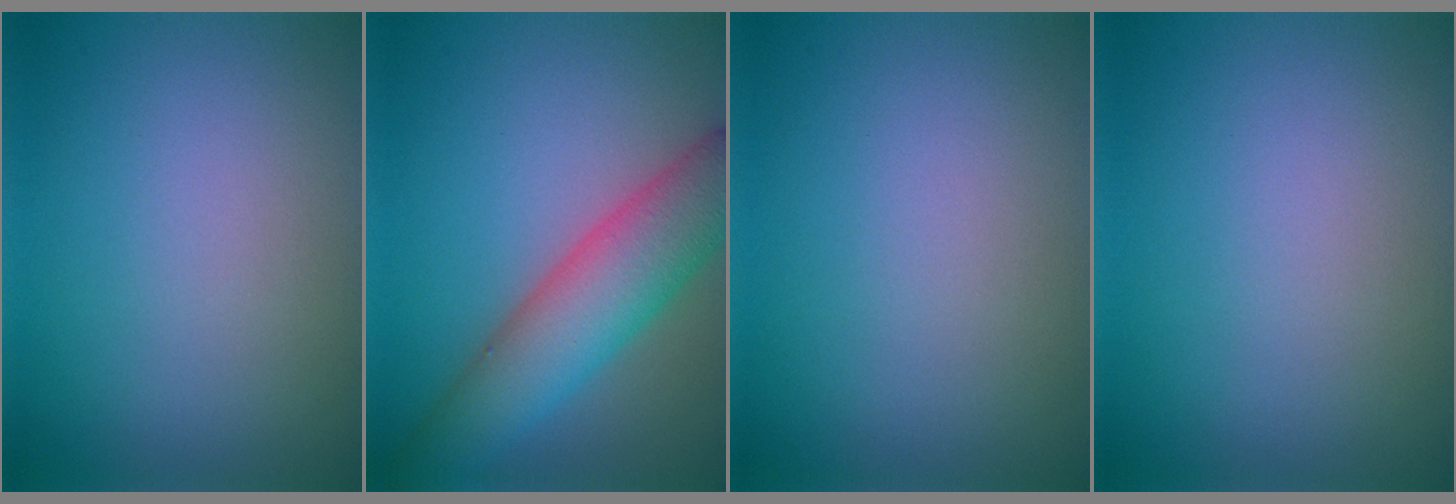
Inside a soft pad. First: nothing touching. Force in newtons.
{"total": 7.2, "press": 7.2, "slide": 0.1}
{"total": 0.0}
{"total": 0.0}